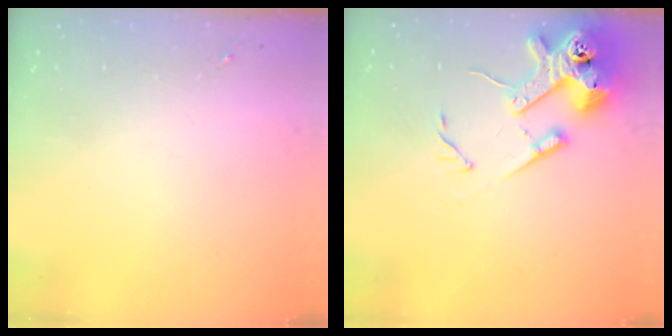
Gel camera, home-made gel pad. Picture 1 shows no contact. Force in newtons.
{"total": 15.7, "press": 15.5, "slide": 2.1}